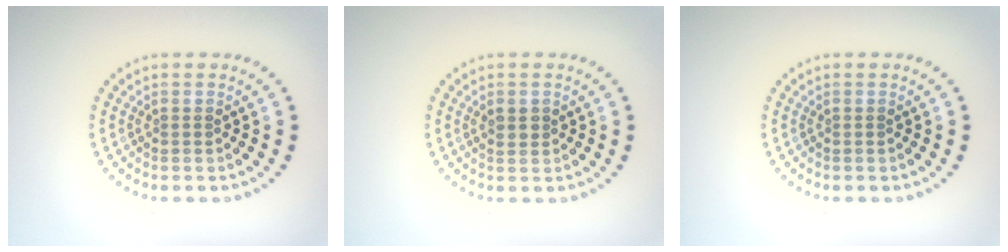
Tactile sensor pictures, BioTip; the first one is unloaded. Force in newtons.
{"total": 1.2, "press": 1.2, "slide": 0.2}
{"total": 0.0}